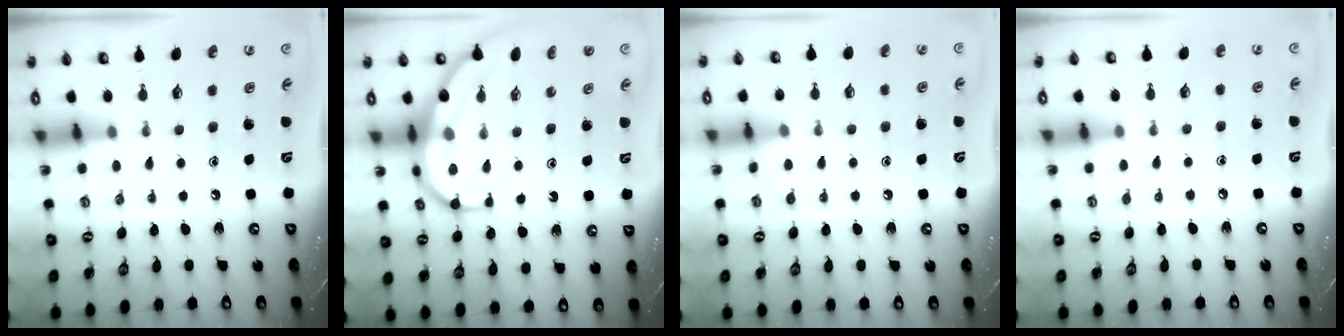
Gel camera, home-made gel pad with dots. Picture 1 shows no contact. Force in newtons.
{"total": 9.4, "press": 9.4, "slide": 1.0}
{"total": 5.0, "press": 5.0, "slide": 0.6}
{"total": 3.7, "press": 3.6, "slide": 0.9}